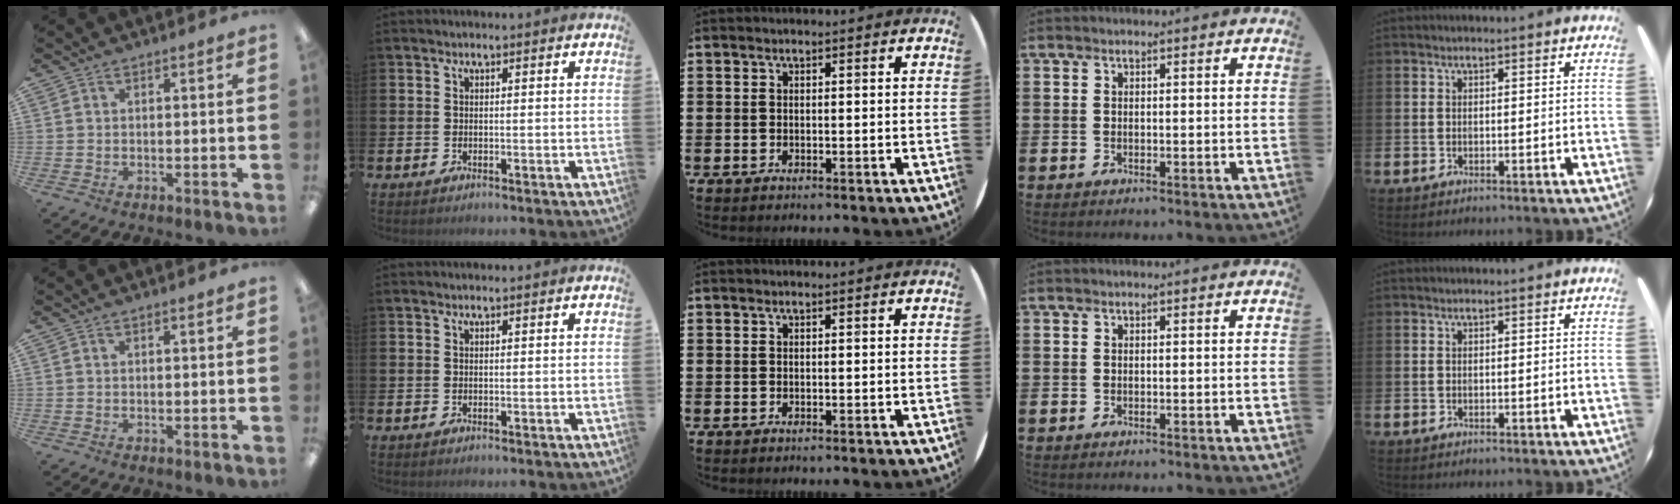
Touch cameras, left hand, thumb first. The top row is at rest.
{"thumb": {"total": 0.8, "force": [0.6, 0.0, 0.5], "torque": [-0.010, -0.001, 0.011]}}